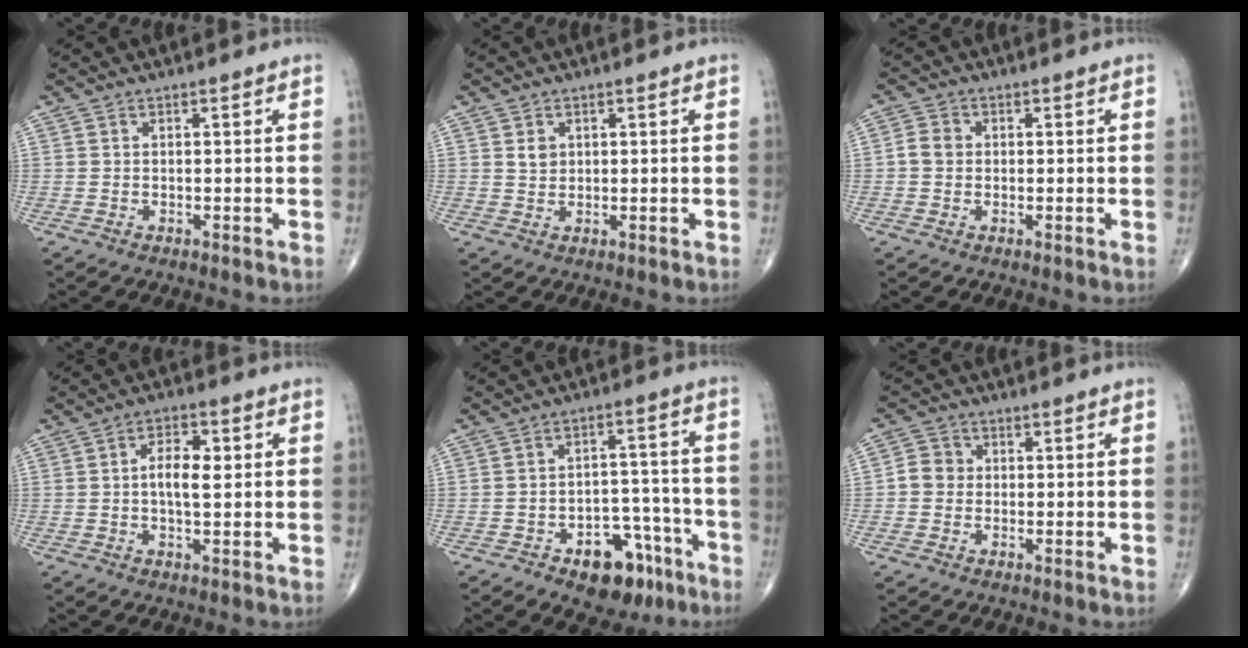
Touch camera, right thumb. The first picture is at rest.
{"total": 2.1, "force": [0.8, 1.6, 1.0], "torque": [-0.010, -0.006, 0.016]}
{"total": 3.0, "force": [-0.1, 2.6, 1.5], "torque": [-0.023, 0.008, -0.007]}
{"total": 6.1, "force": [0.7, 2.8, 5.4], "torque": [-0.082, 0.005, 0.006]}
{"total": 12.0, "force": [-6.9, 6.9, 7.0], "torque": [-0.058, 0.057, -0.093]}
{"total": 3.9, "force": [-0.2, 3.6, 1.5], "torque": [-0.010, 0.009, -0.013]}